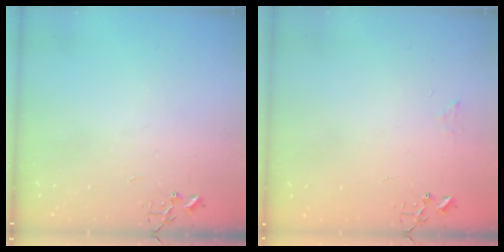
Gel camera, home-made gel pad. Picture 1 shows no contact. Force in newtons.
{"total": 6.3, "press": 6.3, "slide": 0.7}